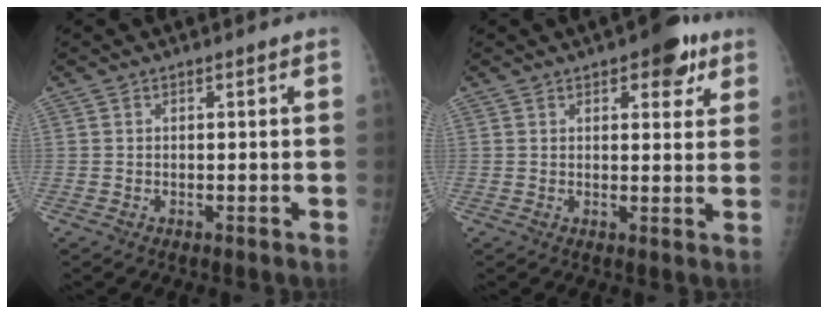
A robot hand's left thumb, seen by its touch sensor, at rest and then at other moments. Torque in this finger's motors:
{"motor_torque": [0.68, 0.59, 0.41, -0.51, 0.04]}